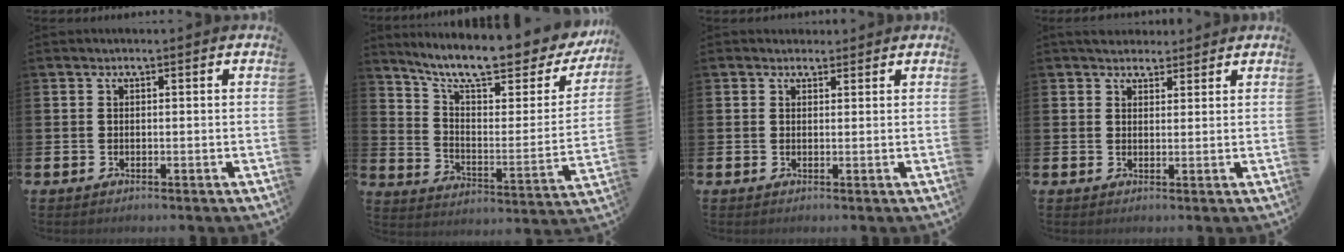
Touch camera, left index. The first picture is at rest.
{"total": 11.0, "force": [9.3, 2.5, 5.4], "torque": [-0.124, -0.069, 0.155]}
{"total": 1.8, "force": [1.6, 0.7, 0.0], "torque": [0.006, -0.003, 0.029]}
{"total": 3.9, "force": [3.5, 1.5, 0.3], "torque": [-0.008, -0.011, 0.064]}